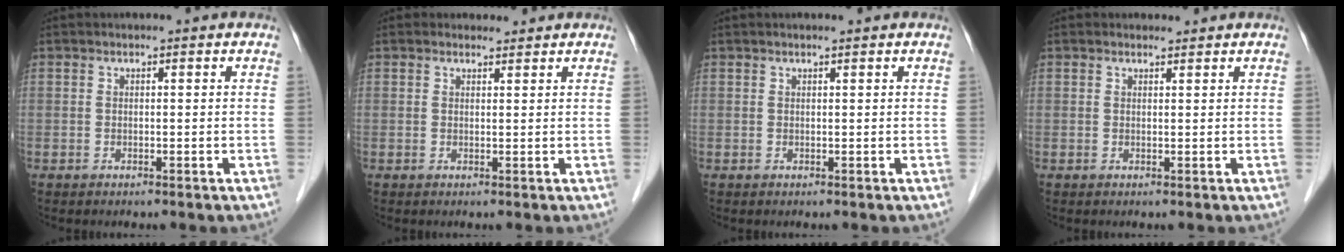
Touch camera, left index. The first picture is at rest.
{"total": 1.2, "force": [1.1, 0.5, -0.1], "torque": [-0.005, 0.001, 0.015]}
{"total": 0.6, "force": [0.5, -0.1, 0.4], "torque": [-0.011, 0.002, 0.012]}
{"total": 0.8, "force": [0.7, 0.2, -0.1], "torque": [-0.010, -0.001, 0.011]}